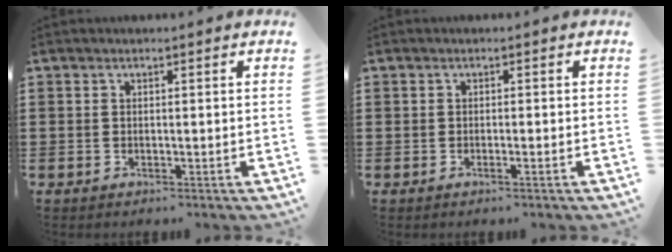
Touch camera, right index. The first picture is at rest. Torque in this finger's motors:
{"motor_torque": [-0.41, 0.36, -0.01, -0.01]}